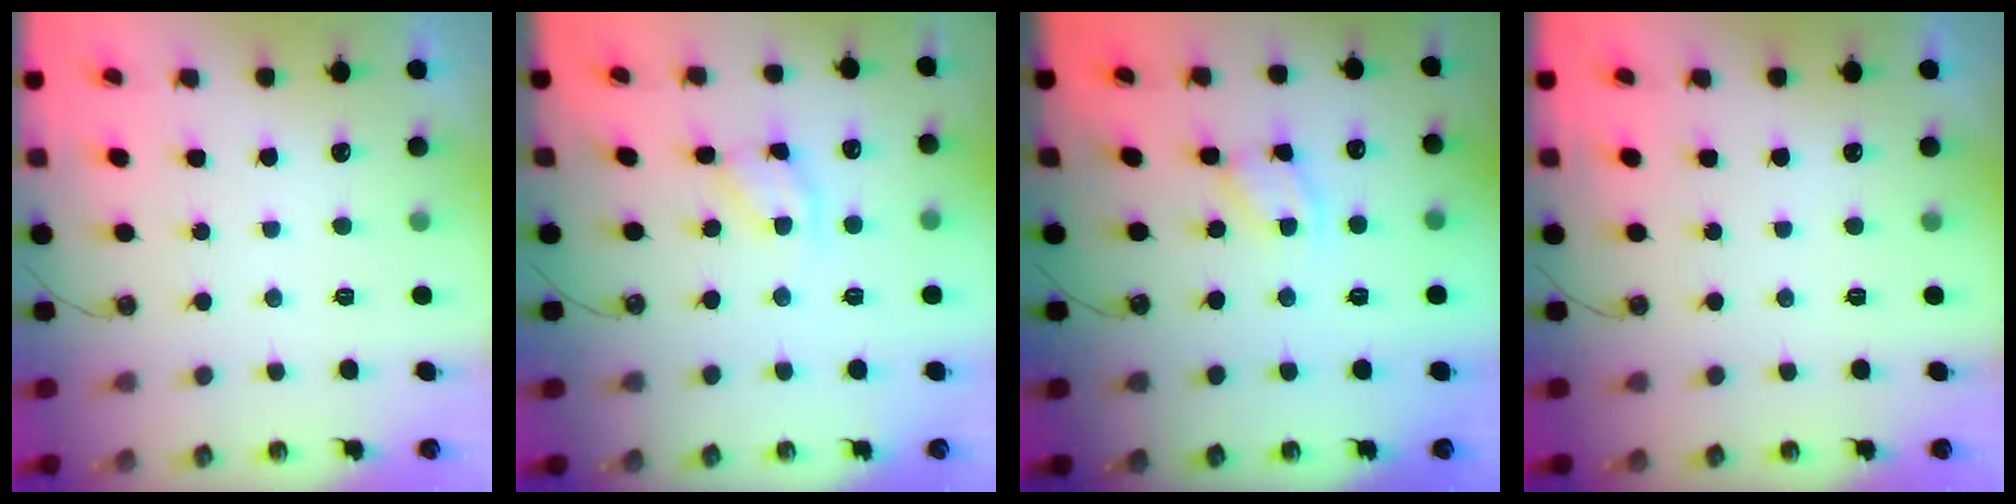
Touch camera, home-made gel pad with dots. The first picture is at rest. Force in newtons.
{"total": 9.5, "press": 9.4, "slide": 0.6}
{"total": 4.1, "press": 4.1, "slide": 0.3}
{"total": 0.0}